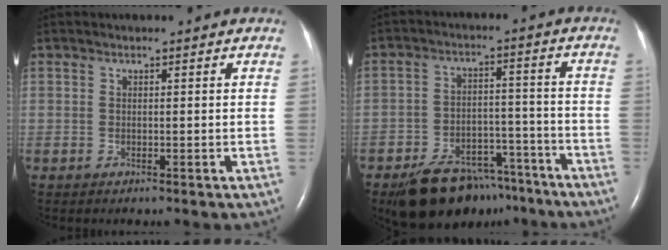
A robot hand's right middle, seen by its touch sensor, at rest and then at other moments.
{"total": 13.8, "force": [-10.8, 6.6, 5.5], "torque": [-0.073, 0.026, -0.161]}